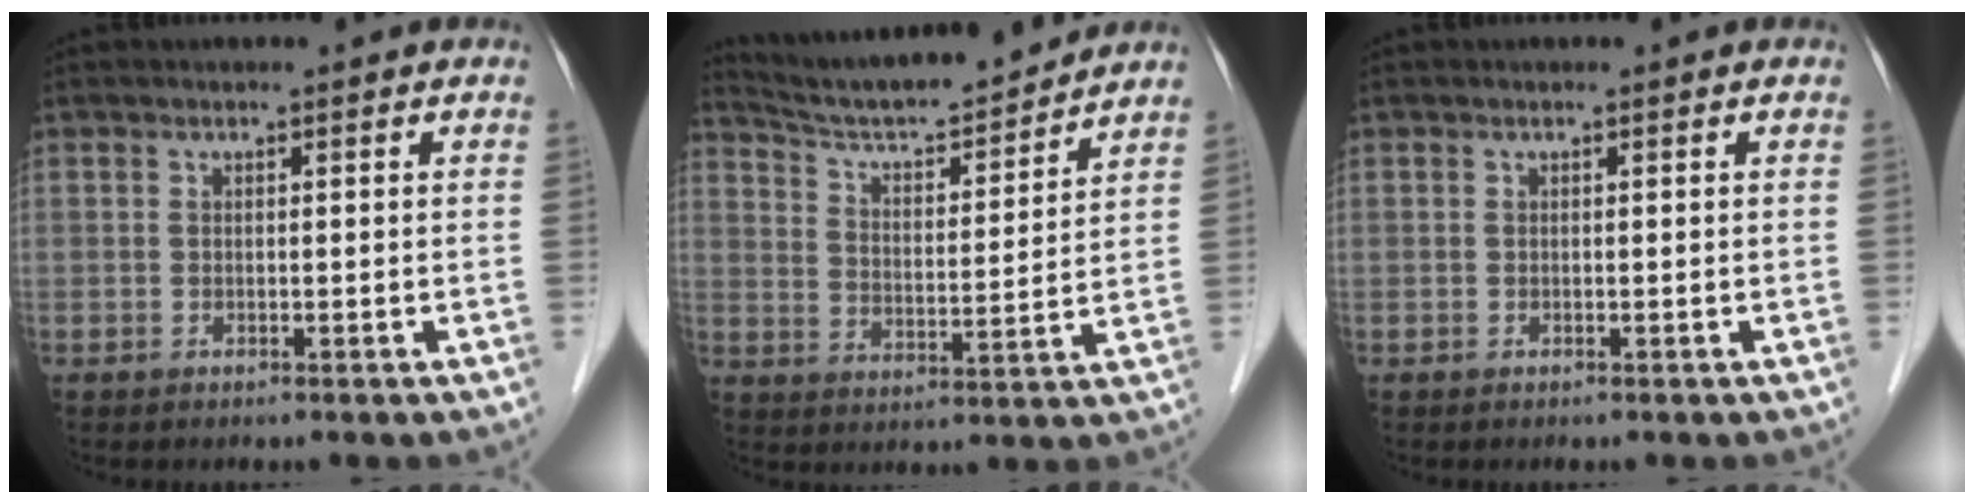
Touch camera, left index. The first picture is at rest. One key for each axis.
{"total": 14.0, "fx": 13.3, "fy": 0.7, "fz": 4.4, "tx": -0.079, "ty": 0.003, "tz": 0.216}
{"total": 0.0}